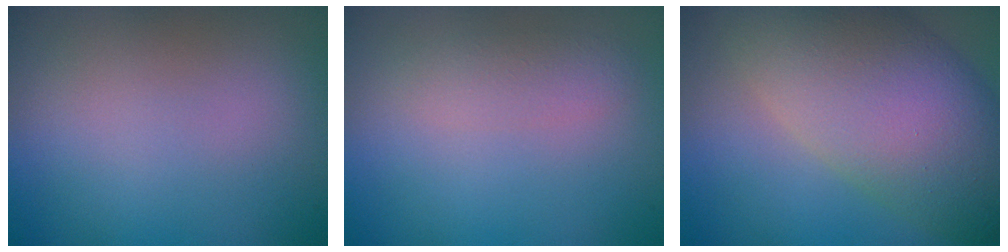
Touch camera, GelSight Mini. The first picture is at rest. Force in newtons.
{"total": 1.7, "press": 1.7, "slide": 0.1}
{"total": 10.9, "press": 10.9, "slide": 0.8}